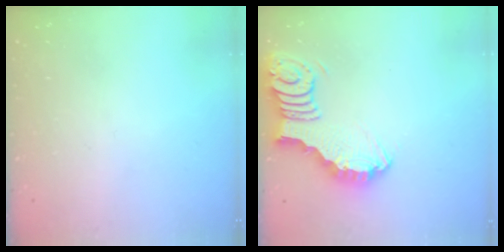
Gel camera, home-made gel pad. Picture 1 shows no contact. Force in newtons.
{"total": 6.5, "press": 6.4, "slide": 0.9}